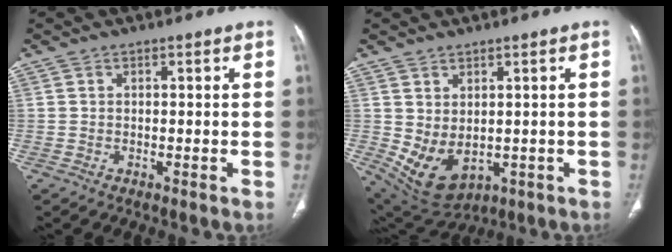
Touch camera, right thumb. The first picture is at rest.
{"total": 8.7, "force": [-0.6, 5.6, 6.7], "torque": [-0.110, -0.005, 0.022]}